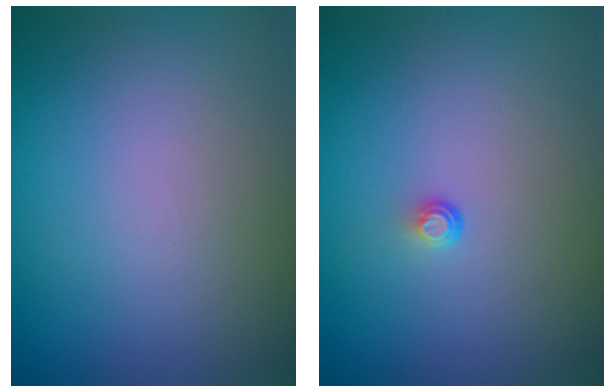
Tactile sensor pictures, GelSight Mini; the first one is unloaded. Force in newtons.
{"total": 0.7, "press": 0.4, "slide": 0.6}